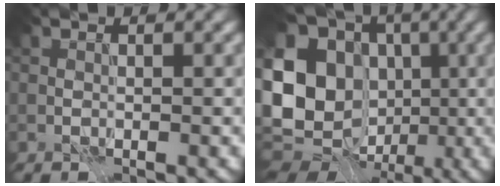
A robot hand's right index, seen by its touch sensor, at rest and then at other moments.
{"total": 17.3, "force": [-1.8, 14.1, 10.0], "torque": [-0.215, -0.001, -0.035]}